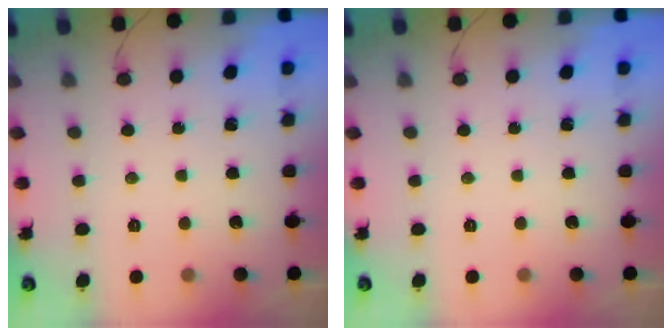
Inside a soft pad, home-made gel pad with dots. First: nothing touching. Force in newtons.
{"total": 0.0}